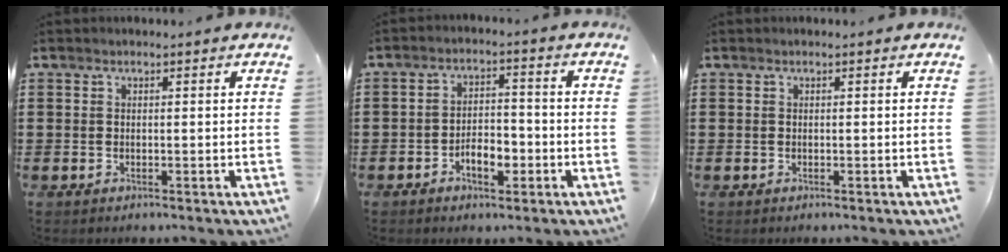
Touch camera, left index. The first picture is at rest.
{"total": 4.8, "force": [-2.3, 2.4, 3.6], "torque": [-0.053, 0.003, -0.043]}
{"total": 0.0}